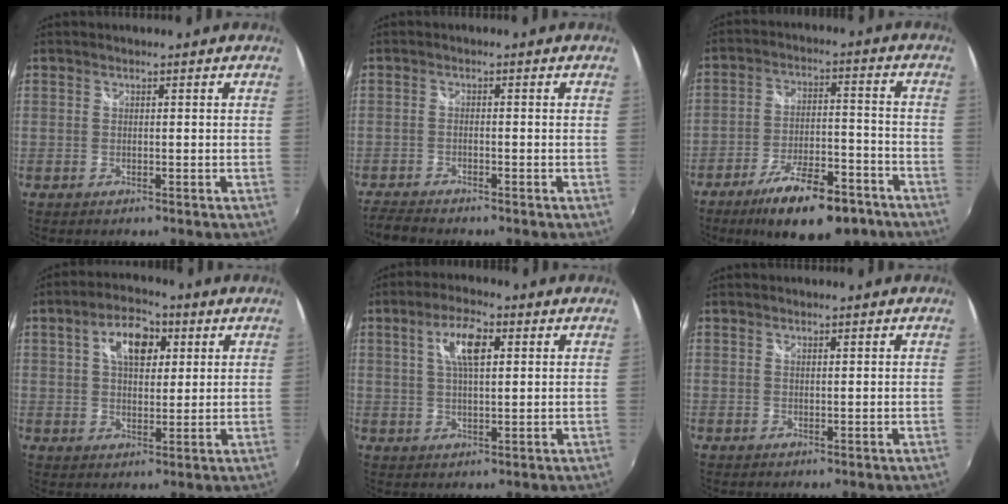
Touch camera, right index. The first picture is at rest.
{"total": 3.4, "force": [-3.1, 0.3, 1.4], "torque": [-0.038, -0.013, -0.063]}
{"total": 16.4, "force": [-11.5, 5.6, 10.3], "torque": [-0.180, -0.008, -0.169]}
{"total": 8.8, "force": [3.2, 5.0, 6.5], "torque": [-0.106, 0.024, 0.051]}
{"total": 7.2, "force": [2.4, 2.6, 6.2], "torque": [-0.113, 0.010, 0.043]}
{"total": 0.5, "force": [0.4, 0.1, 0.3], "torque": [-0.003, 0.000, 0.008]}